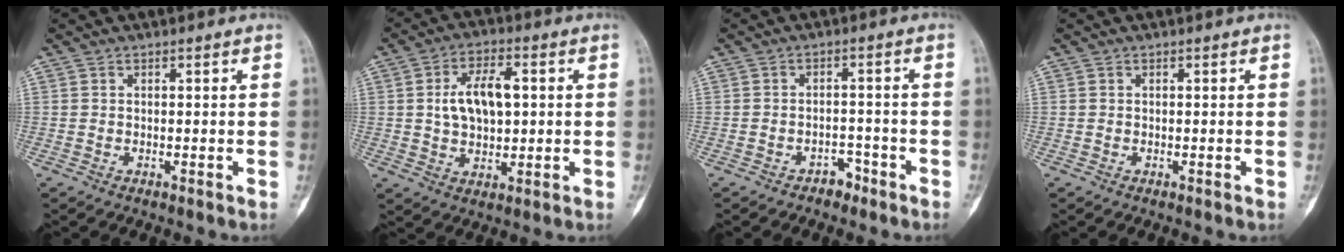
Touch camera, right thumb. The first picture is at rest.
{"total": 10.1, "force": [1.4, 5.8, 8.2], "torque": [-0.131, 0.006, 0.028]}
{"total": 3.1, "force": [-2.2, 1.9, 0.9], "torque": [-0.004, 0.021, -0.029]}
{"total": 0.0}